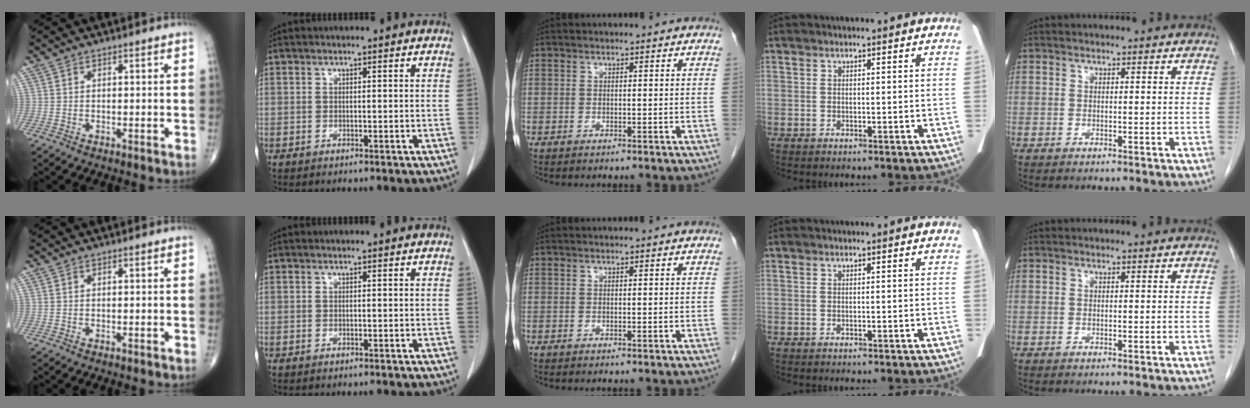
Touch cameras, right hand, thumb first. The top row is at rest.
{}